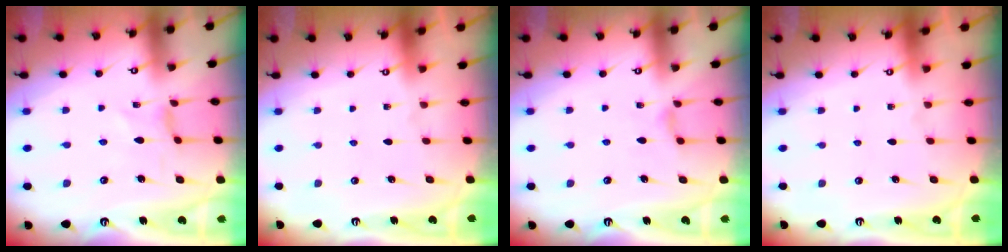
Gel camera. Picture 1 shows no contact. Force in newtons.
{"total": 0.0}
{"total": 2.3, "press": 2.2, "slide": 0.5}
{"total": 0.0}